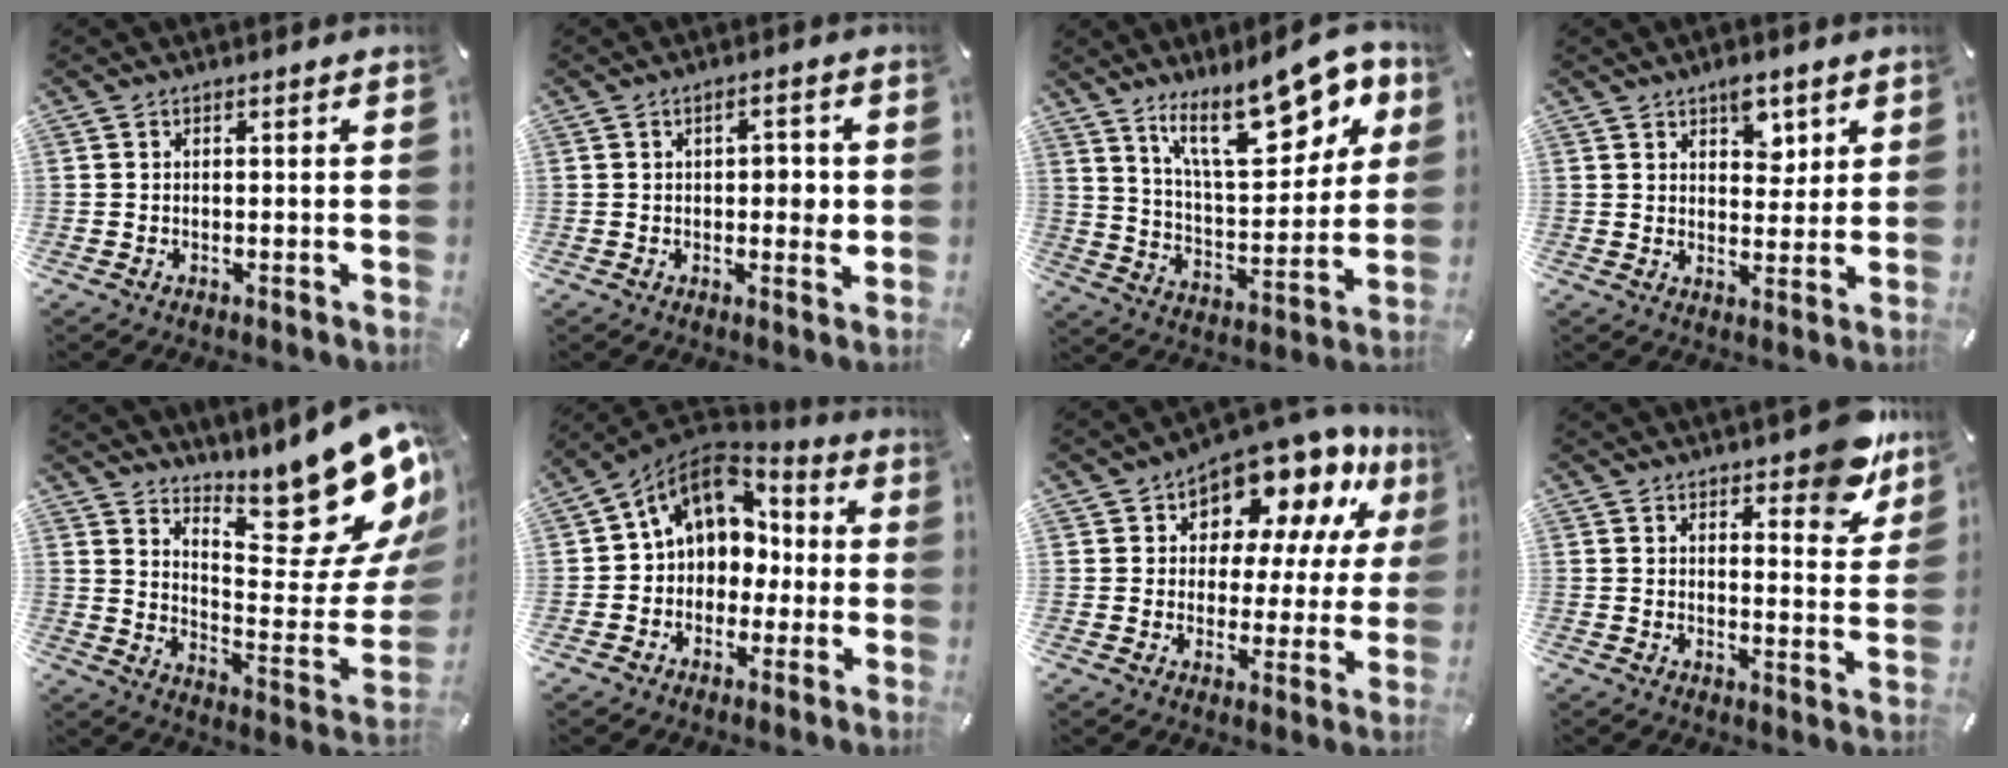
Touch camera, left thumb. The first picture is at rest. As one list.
[{"total": 5.1, "force": [0.3, 2.5, 4.4], "torque": [-0.050, -0.004, -0.002]}, {"total": 22.3, "force": [13.0, 9.9, 15.1], "torque": [-0.235, -0.065, 0.219]}, {"total": 6.2, "force": [3.7, 3.8, 3.1], "torque": [-0.018, -0.022, 0.056]}, {"total": 20.2, "force": [15.8, 5.5, 11.2], "torque": [-0.113, -0.152, 0.254]}, {"total": 11.7, "force": [3.8, 9.5, 5.6], "torque": [-0.108, -0.013, 0.074]}, {"total": 13.4, "force": [10.2, 6.6, 5.6], "torque": [-0.091, -0.090, 0.177]}, {"total": 9.8, "force": [7.9, 3.8, 4.3], "torque": [-0.036, -0.059, 0.135]}]